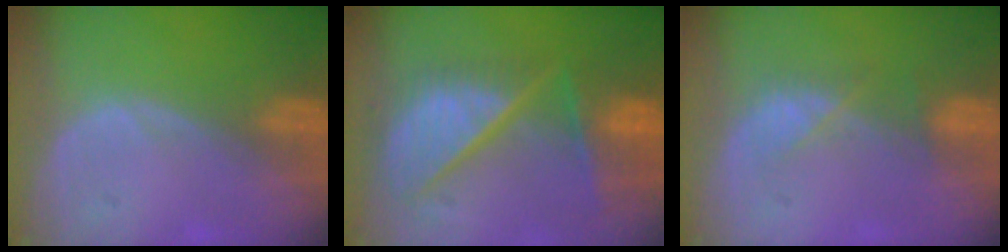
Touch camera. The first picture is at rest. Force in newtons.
{"total": 12.1, "press": 10.0, "slide": 6.8}
{"total": 2.9, "press": 2.9, "slide": 0.7}